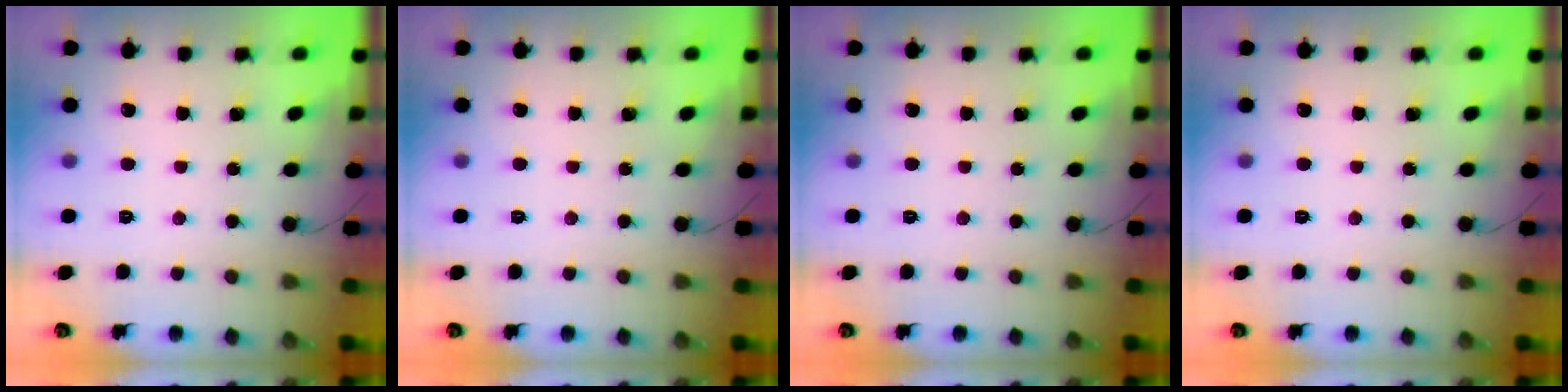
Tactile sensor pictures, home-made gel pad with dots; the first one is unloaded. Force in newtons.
{"total": 0.0}
{"total": 0.0}
{"total": 0.0}